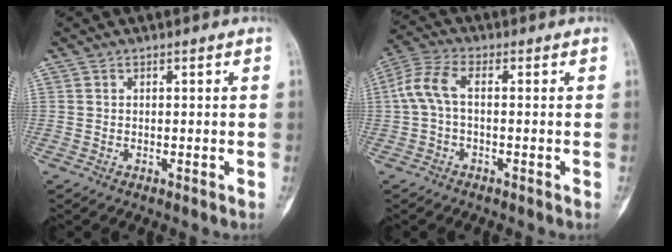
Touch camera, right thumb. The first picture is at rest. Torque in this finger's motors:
{"motor_torque": [-0.04, 0.53, 0.51, -0.37, 0.07]}